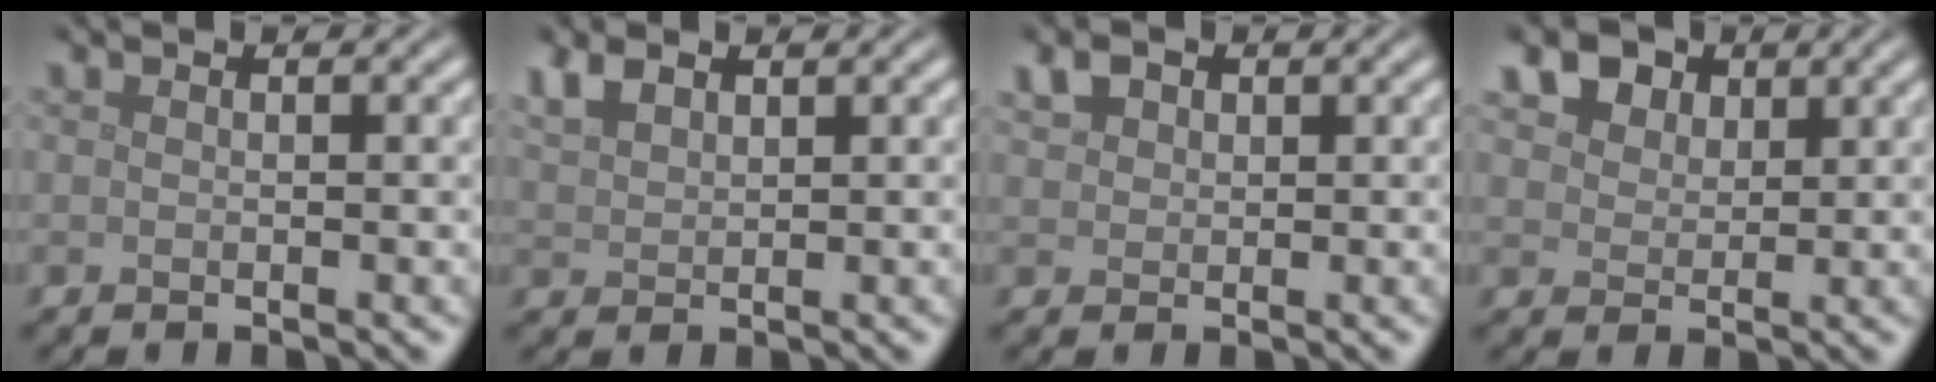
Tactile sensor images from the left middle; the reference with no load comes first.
{"total": 2.6, "force": [1.8, 1.3, 1.3], "torque": [-0.034, 0.005, 0.041]}
{"total": 1.7, "force": [0.9, 1.3, 0.6], "torque": [-0.014, 0.004, 0.015]}
{"total": 7.8, "force": [4.8, 5.0, 3.6], "torque": [-0.088, 0.015, 0.073]}